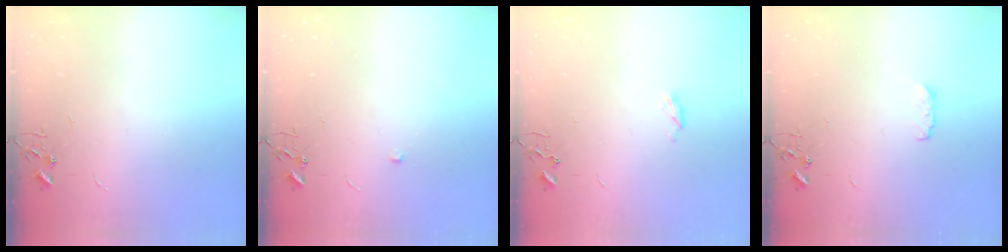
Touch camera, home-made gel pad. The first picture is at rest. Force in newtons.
{"total": 4.4, "press": 4.3, "slide": 0.7}
{"total": 3.5, "press": 3.4, "slide": 0.6}
{"total": 4.3, "press": 4.3, "slide": 0.7}